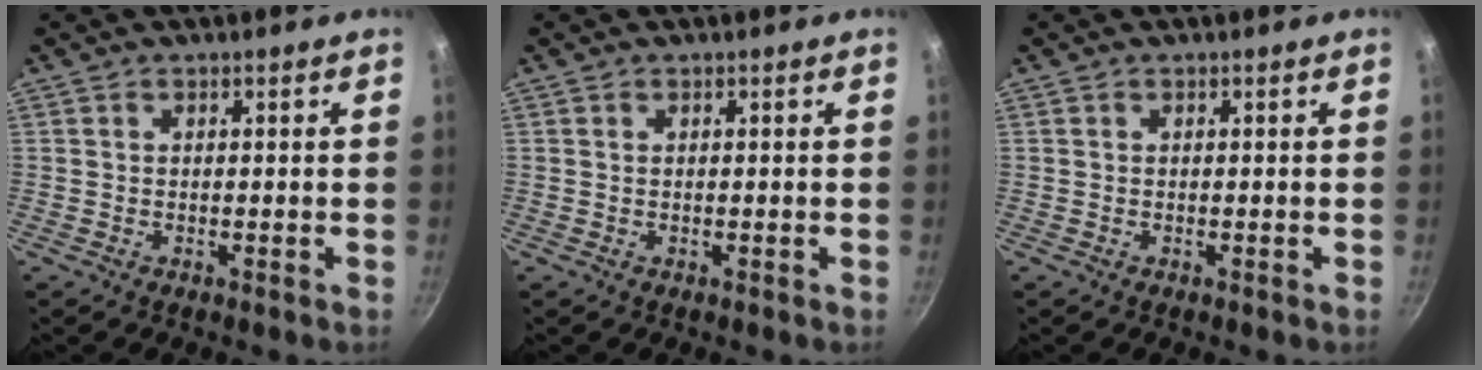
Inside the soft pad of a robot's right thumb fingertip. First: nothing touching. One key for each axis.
{"total": 0.0}
{"total": 0.0}